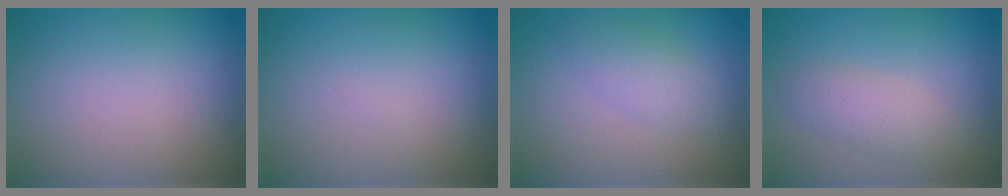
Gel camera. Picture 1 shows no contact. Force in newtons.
{"total": 0.0}
{"total": 2.2, "press": 2.2, "slide": 0.1}
{"total": 2.4, "press": 2.4, "slide": 0.2}